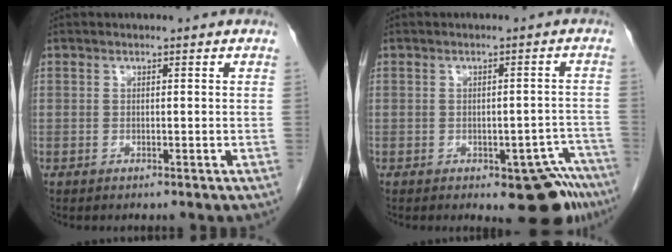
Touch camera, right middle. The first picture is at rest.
{"total": 7.8, "force": [-5.5, 2.5, 4.9], "torque": [-0.030, 0.008, -0.069]}